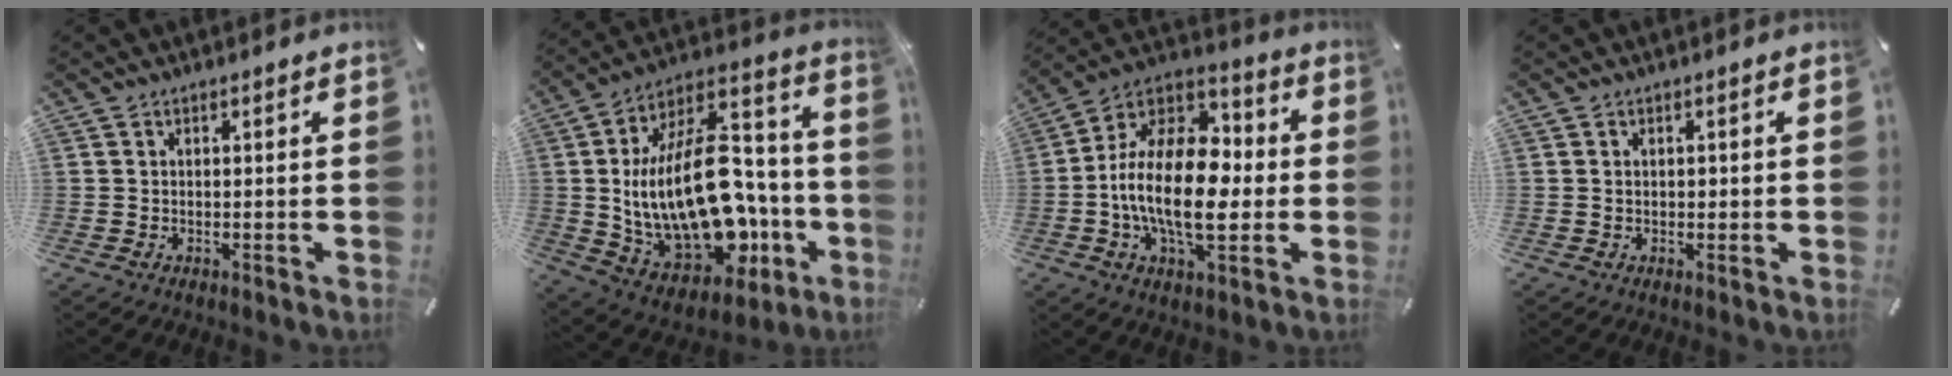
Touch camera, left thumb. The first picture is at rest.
{"total": 29.5, "force": [-3.9, 16.6, 24.0], "torque": [-0.477, -0.003, -0.056]}
{"total": 20.4, "force": [-3.3, 11.6, 16.4], "torque": [-0.322, 0.003, -0.060]}
{"total": 1.1, "force": [-0.1, 0.7, 0.8], "torque": [-0.010, 0.000, -0.005]}